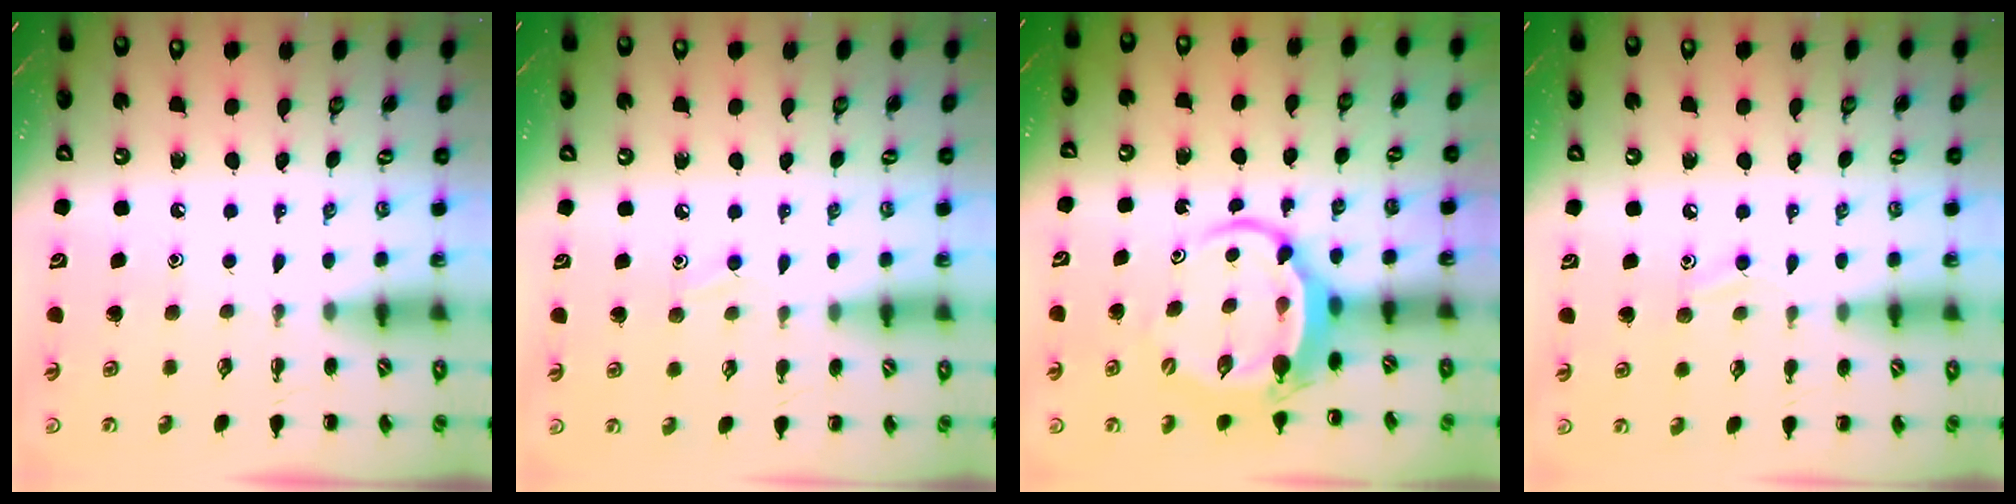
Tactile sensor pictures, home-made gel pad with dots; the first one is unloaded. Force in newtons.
{"total": 6.3, "press": 5.9, "slide": 2.2}
{"total": 5.6, "press": 5.5, "slide": 1.0}
{"total": 7.2, "press": 6.8, "slide": 2.3}